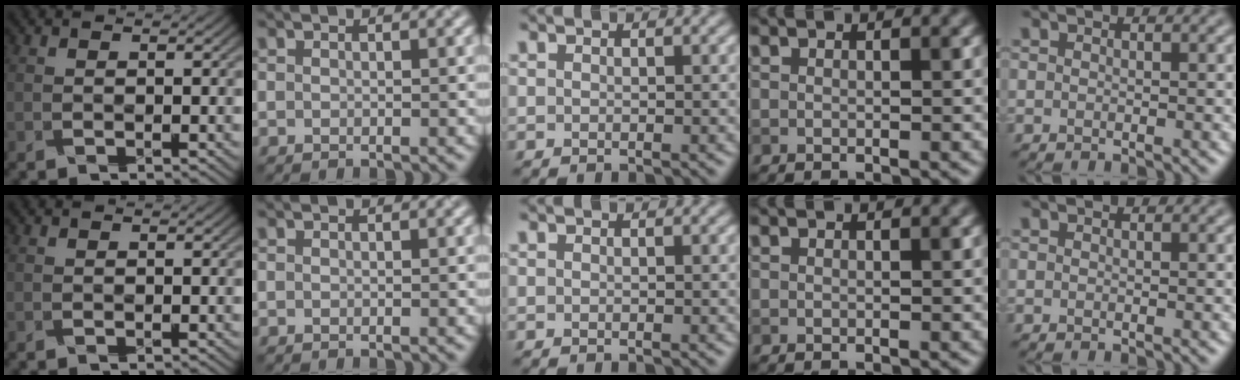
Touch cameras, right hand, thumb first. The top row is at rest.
{}